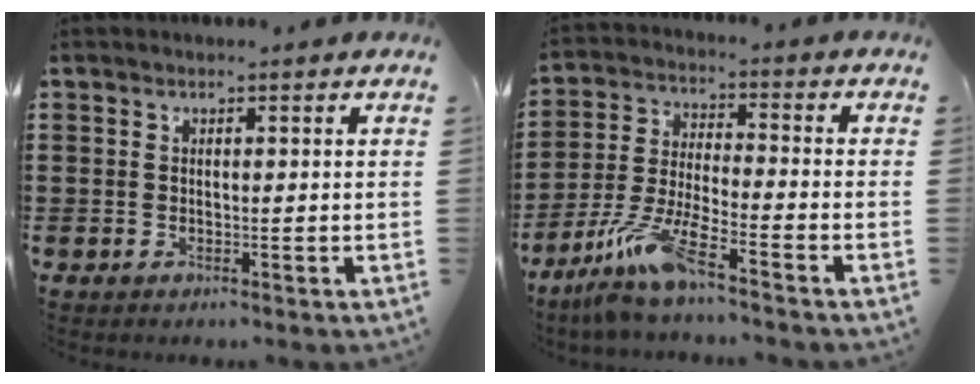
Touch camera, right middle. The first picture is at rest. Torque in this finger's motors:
{"motor_torque": [1.27, -0.87, 0.29, 0.21]}